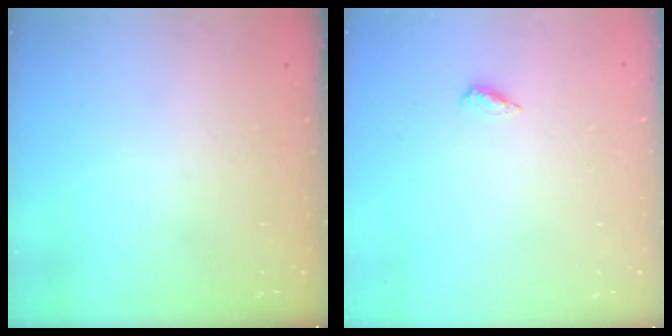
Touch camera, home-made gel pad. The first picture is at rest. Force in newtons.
{"total": 2.6, "press": 2.2, "slide": 1.3}